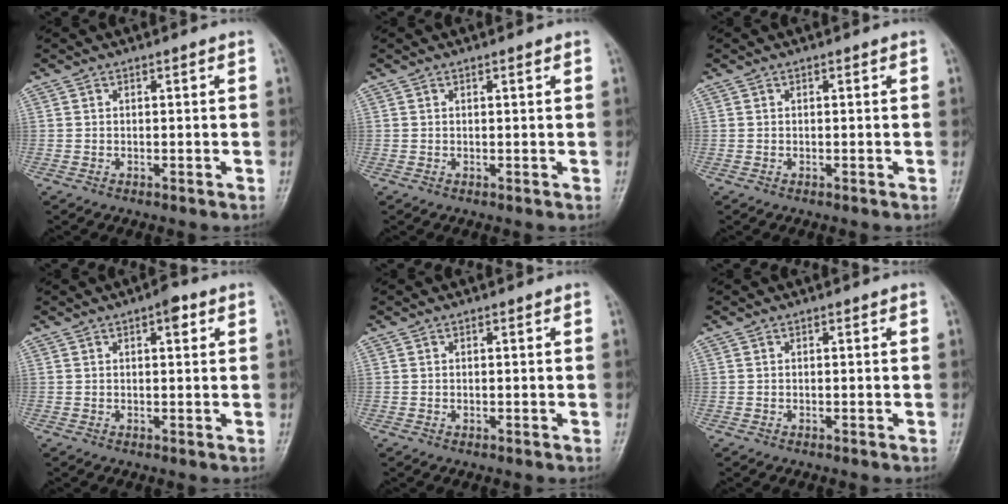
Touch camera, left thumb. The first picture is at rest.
{"total": 0.5, "force": [0.4, 0.1, 0.4], "torque": [-0.007, -0.001, 0.006]}
{"total": 0.0}
{"total": 2.9, "force": [1.4, 1.2, 2.3], "torque": [-0.024, 0.000, 0.015]}
{"total": 0.0}
{"total": 0.0}